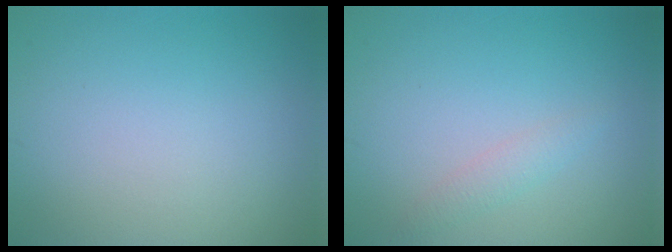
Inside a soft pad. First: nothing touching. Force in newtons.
{"total": 1.2, "press": 1.2, "slide": 0.0}